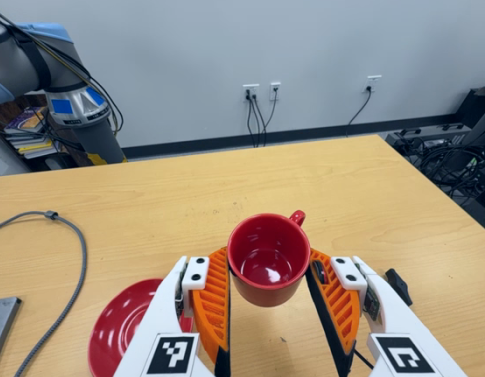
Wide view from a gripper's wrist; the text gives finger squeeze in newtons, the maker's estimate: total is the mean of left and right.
{"total": 5.5, "left": 5.6, "right": 5.4}